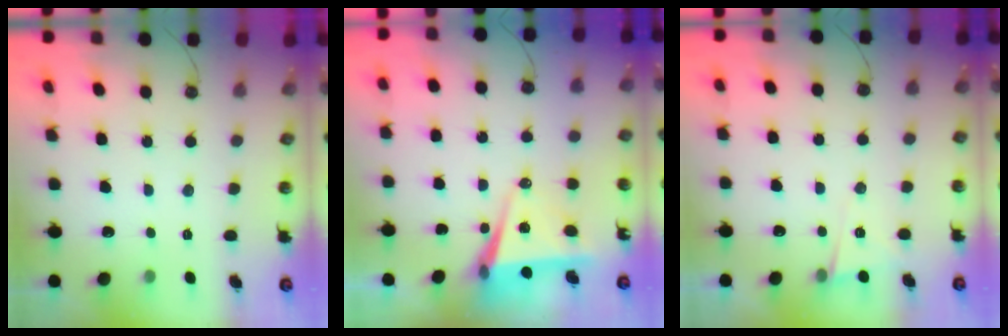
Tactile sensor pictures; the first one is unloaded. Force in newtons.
{"total": 6.6, "press": 4.9, "slide": 4.3}
{"total": 5.0, "press": 4.5, "slide": 2.1}